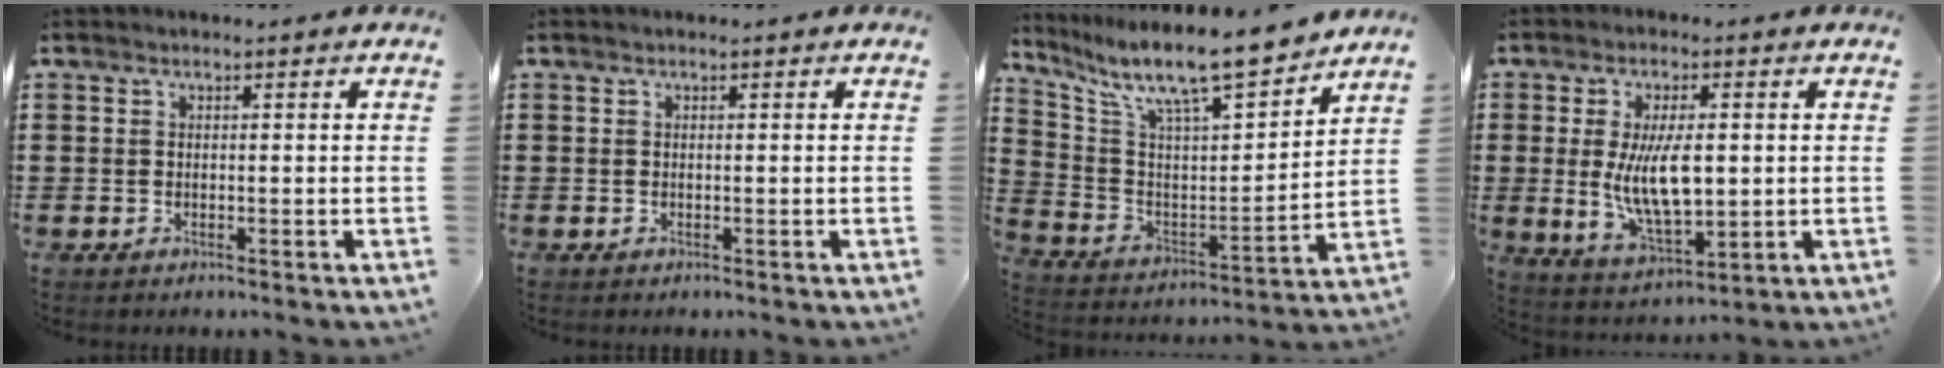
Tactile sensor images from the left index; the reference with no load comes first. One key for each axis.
{"total": 0.0}
{"total": 10.6, "fx": 9.0, "fy": 1.5, "fz": 5.3, "tx": -0.132, "ty": -0.063, "tz": 0.149}
{"total": 9.7, "fx": 0.6, "fy": 4.0, "fz": 8.8, "tx": -0.171, "ty": -0.008, "tz": 0.004}